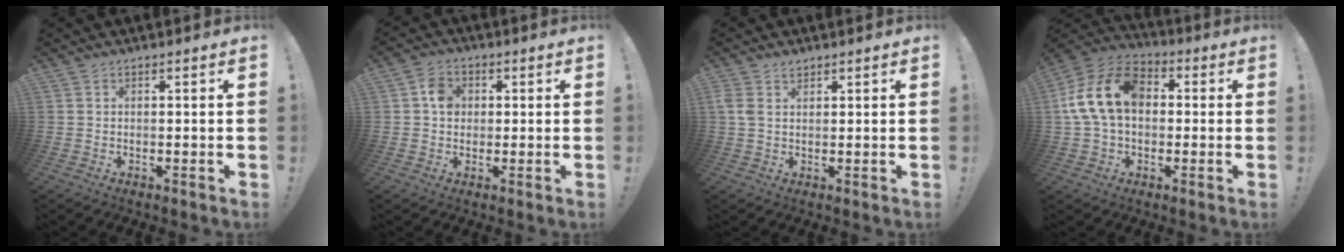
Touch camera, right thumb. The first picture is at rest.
{"total": 6.1, "force": [0.6, 5.1, 3.3], "torque": [-0.046, 0.010, 0.012]}
{"total": 2.7, "force": [1.5, 1.5, 1.6], "torque": [-0.027, -0.007, 0.029]}
{"total": 17.4, "force": [2.5, 12.1, 12.2], "torque": [-0.224, 0.016, 0.047]}